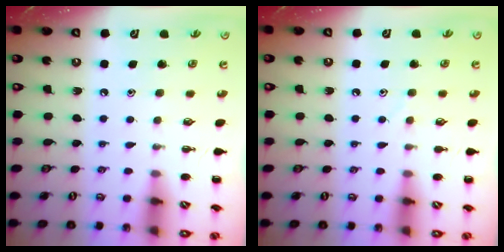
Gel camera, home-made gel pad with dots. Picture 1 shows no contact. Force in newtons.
{"total": 4.8, "press": 4.6, "slide": 1.0}